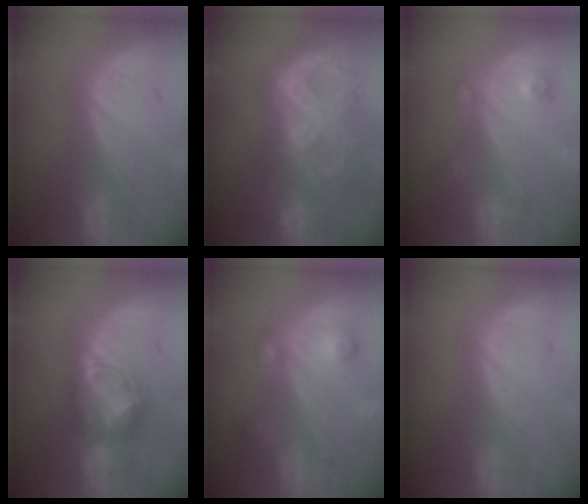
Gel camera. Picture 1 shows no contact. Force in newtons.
{"total": 10.9, "press": 9.2, "slide": 5.7}
{"total": 3.7, "press": 3.4, "slide": 1.4}
{"total": 7.4, "press": 6.5, "slide": 3.6}
{"total": 4.9, "press": 4.9, "slide": 0.2}
{"total": 0.0}